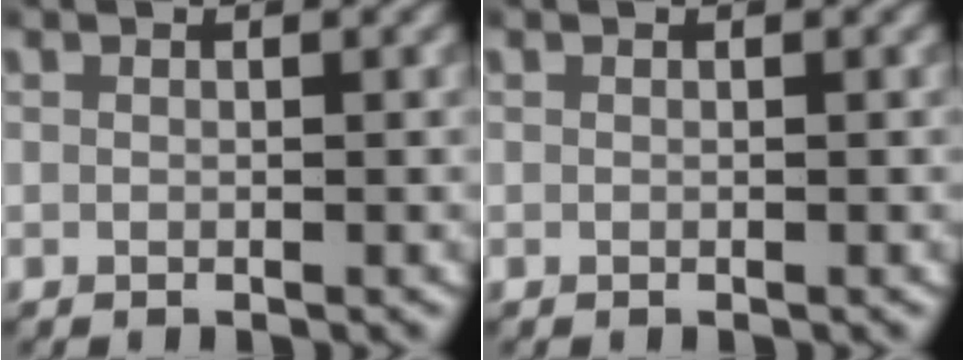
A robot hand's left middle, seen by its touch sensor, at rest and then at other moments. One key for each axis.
{"total": 0.0}